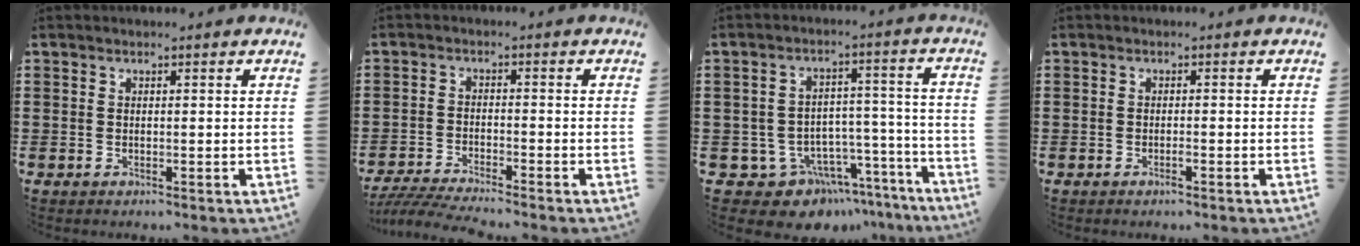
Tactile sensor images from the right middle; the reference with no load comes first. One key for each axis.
{"total": 3.9, "fx": -3.6, "fy": -0.1, "fz": 1.3, "tx": -0.037, "ty": -0.012, "tz": -0.075}
{"total": 8.4, "fx": -7.1, "fy": 4.0, "fz": 1.8, "tx": -0.030, "ty": 0.037, "tz": -0.128}
{"total": 0.9, "fx": -0.6, "fy": 0.1, "fz": 0.7, "tx": -0.014, "ty": -0.003, "tz": -0.010}